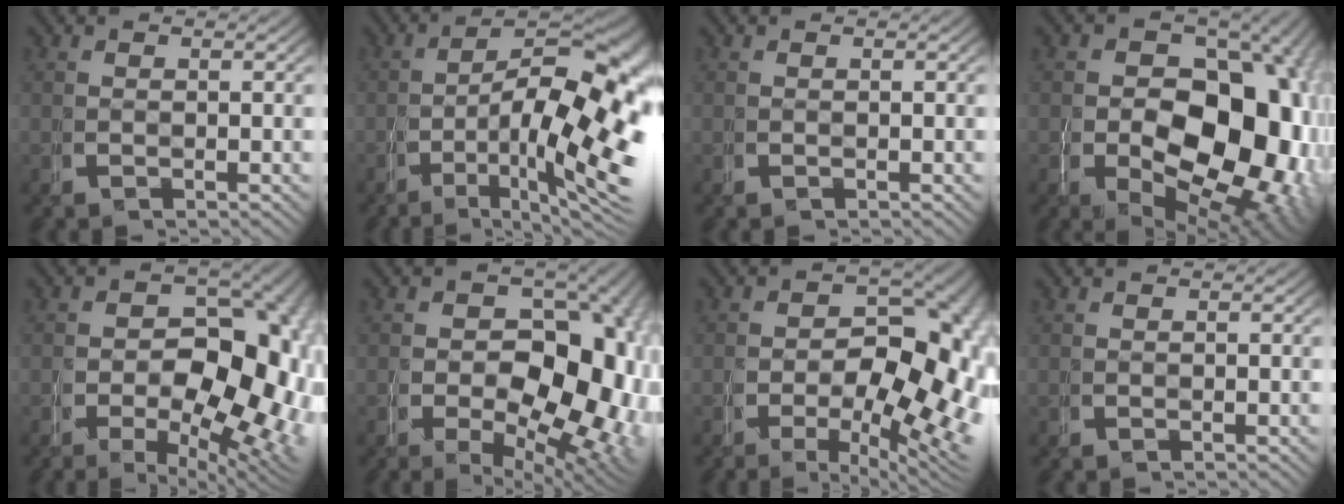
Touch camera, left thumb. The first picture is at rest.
{"total": 13.9, "force": [-2.4, 7.8, 11.2], "torque": [-0.164, -0.055, -0.018]}
{"total": 0.0}
{"total": 19.2, "force": [-2.7, 13.3, 13.5], "torque": [-0.213, -0.082, -0.009]}
{"total": 13.6, "force": [-2.7, 9.0, 9.8], "torque": [-0.142, -0.066, -0.015]}
{"total": 14.8, "force": [-2.2, 10.4, 10.3], "torque": [-0.153, -0.068, -0.008]}
{"total": 12.3, "force": [-3.1, 7.6, 9.1], "torque": [-0.123, -0.058, -0.025]}
{"total": 0.0}